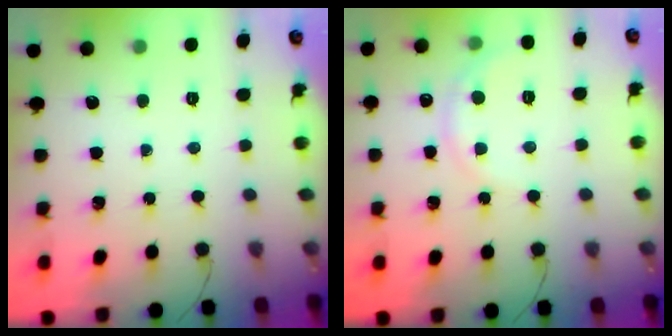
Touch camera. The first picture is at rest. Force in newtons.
{"total": 4.4, "press": 4.3, "slide": 0.9}